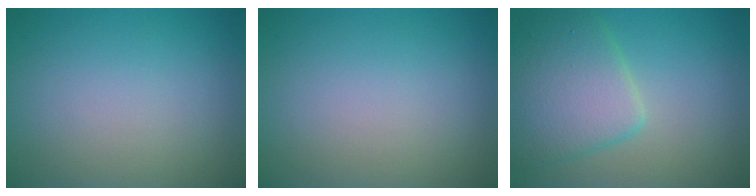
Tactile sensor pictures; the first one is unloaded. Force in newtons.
{"total": 0.0}
{"total": 5.9, "press": 5.9, "slide": 0.2}